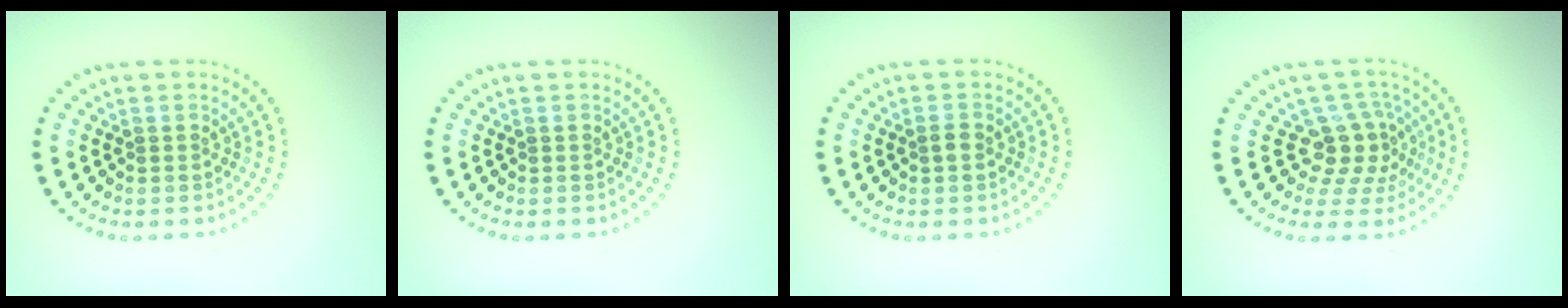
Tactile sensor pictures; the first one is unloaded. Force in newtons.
{"total": 0.0}
{"total": 0.9, "press": 0.9, "slide": 0.2}
{"total": 3.8, "press": 2.9, "slide": 2.4}